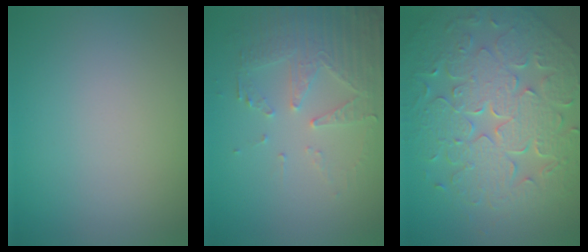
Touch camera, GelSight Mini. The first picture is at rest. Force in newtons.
{"total": 5.3, "press": 3.6, "slide": 4.0}
{"total": 9.9, "press": 6.9, "slide": 7.0}